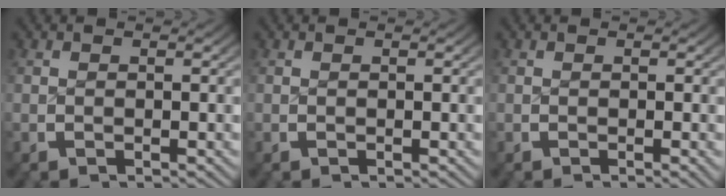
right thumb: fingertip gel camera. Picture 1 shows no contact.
{"total": 0.0}
{"total": 0.7, "force": [-0.2, -0.1, 0.7], "torque": [-0.010, 0.003, -0.004]}